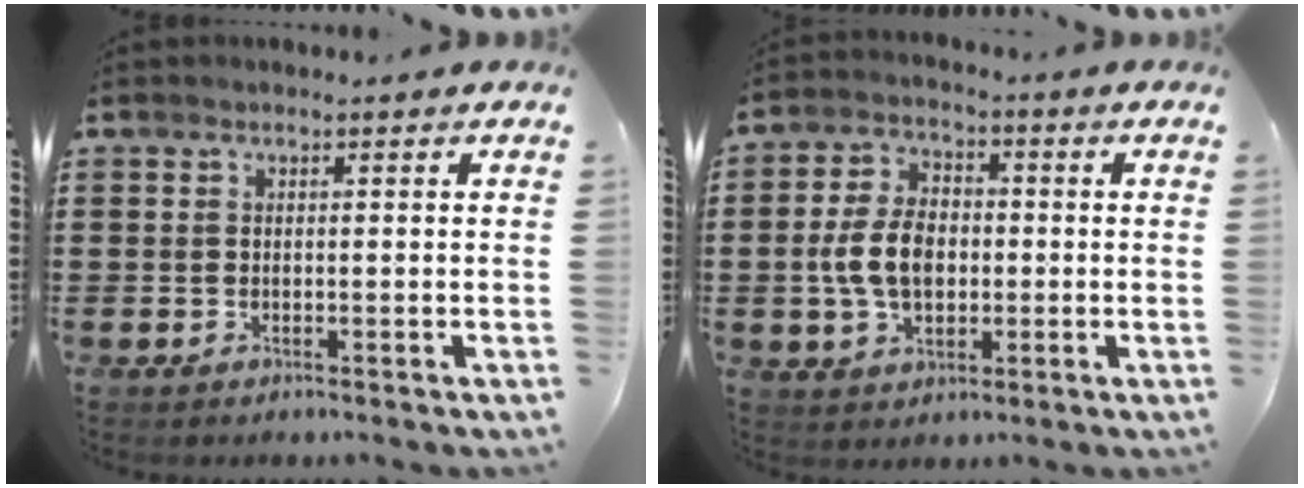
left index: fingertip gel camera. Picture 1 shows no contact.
{"total": 7.8, "force": [-0.8, 5.0, 5.9], "torque": [-0.139, 0.006, -0.020]}